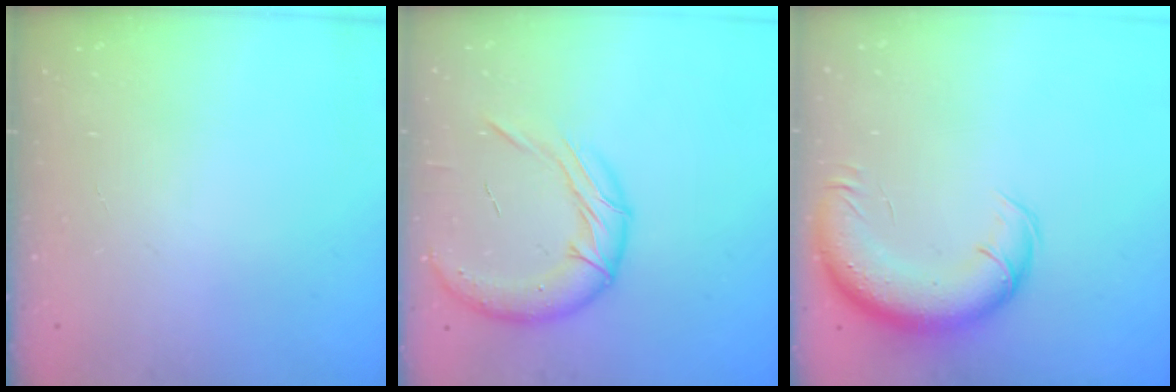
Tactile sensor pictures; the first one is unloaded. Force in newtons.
{"total": 16.1, "press": 15.9, "slide": 2.5}
{"total": 13.8, "press": 13.2, "slide": 4.1}